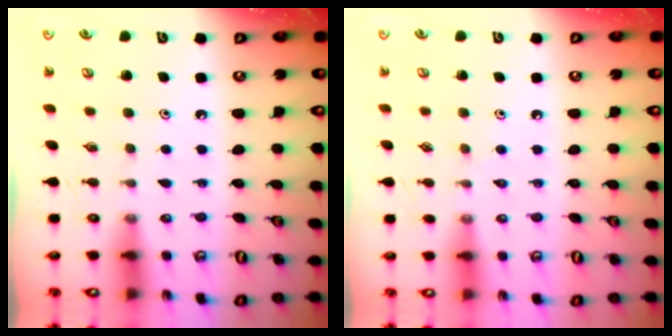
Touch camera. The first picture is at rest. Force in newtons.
{"total": 2.1, "press": 2.1, "slide": 0.4}